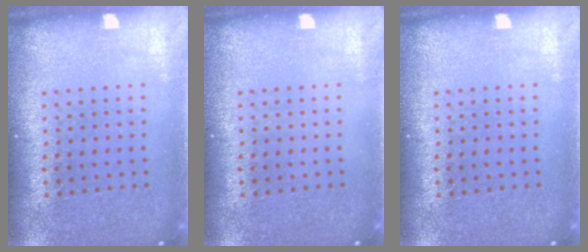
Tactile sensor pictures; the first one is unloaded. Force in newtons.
{"total": 0.0}
{"total": 0.0}